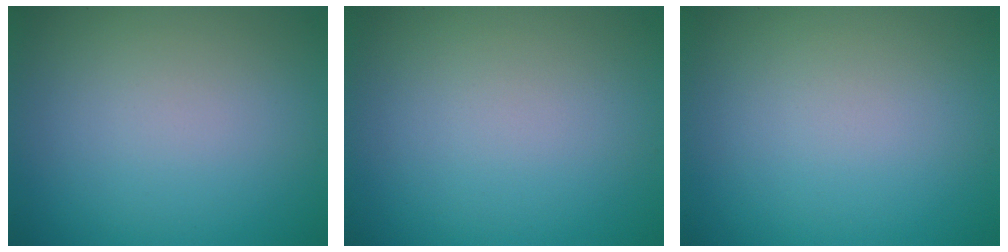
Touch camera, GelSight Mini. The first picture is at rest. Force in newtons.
{"total": 0.0}
{"total": 0.0}